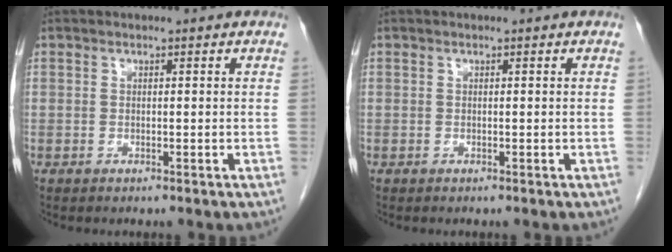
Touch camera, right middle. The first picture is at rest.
{"total": 0.0}